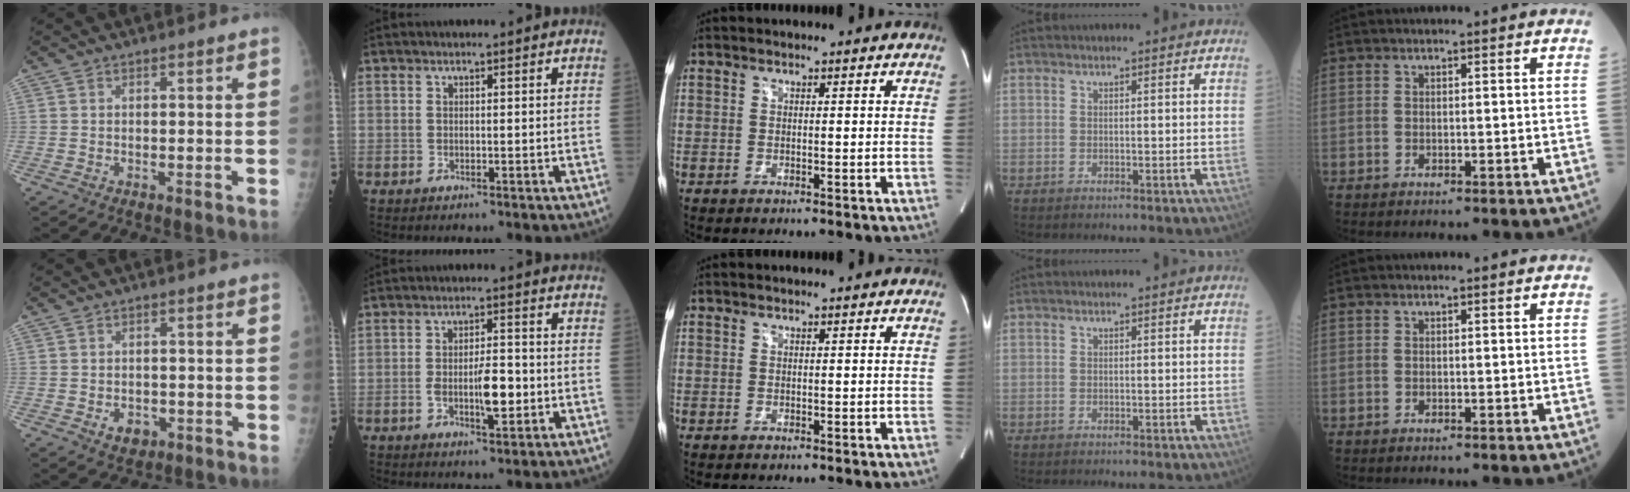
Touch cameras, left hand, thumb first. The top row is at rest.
{"thumb": {"total": 3.6, "force": [-1.3, 2.7, 1.9], "torque": [-0.018, 0.003, -0.011]}, "index": {"total": 5.8, "force": [-1.5, 1.5, 5.3], "torque": [-0.092, -0.003, -0.026]}}